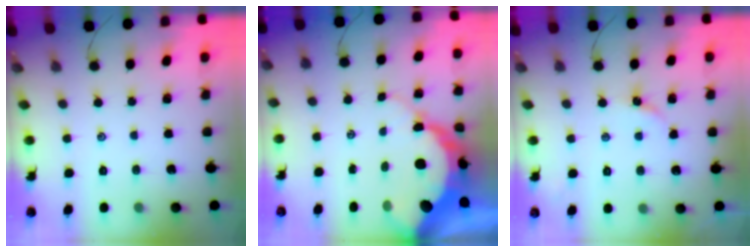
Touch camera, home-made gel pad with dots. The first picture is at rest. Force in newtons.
{"total": 13.1, "press": 13.0, "slide": 1.2}
{"total": 2.4, "press": 2.4, "slide": 0.3}